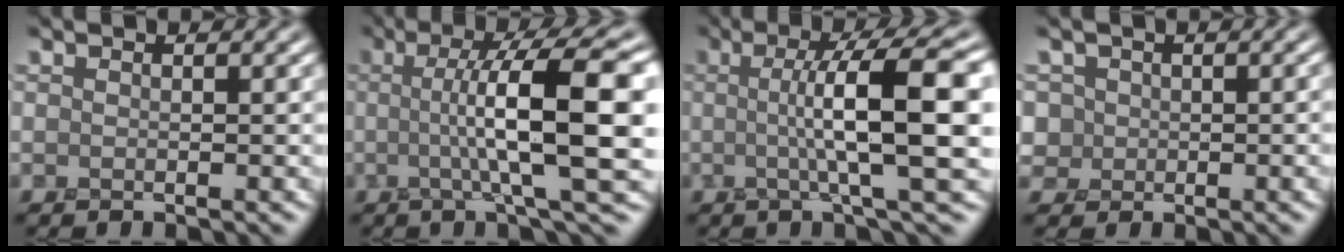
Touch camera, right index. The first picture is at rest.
{"total": 11.0, "force": [0.5, 2.1, 10.7], "torque": [-0.135, 0.012, 0.005]}
{"total": 9.8, "force": [0.7, 1.9, 9.6], "torque": [-0.124, 0.009, 0.007]}
{"total": 3.5, "force": [0.7, 3.2, 1.4], "torque": [-0.010, 0.020, -0.007]}